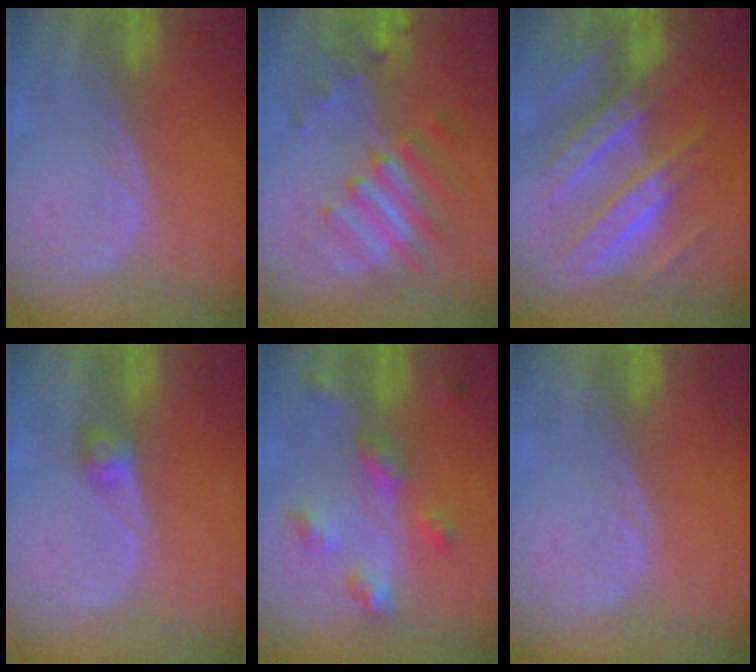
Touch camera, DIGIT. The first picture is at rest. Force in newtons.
{"total": 7.7, "press": 7.6, "slide": 1.3}
{"total": 11.2, "press": 11.1, "slide": 1.0}
{"total": 2.5, "press": 2.3, "slide": 1.0}
{"total": 6.6, "press": 5.8, "slide": 3.1}
{"total": 0.0}